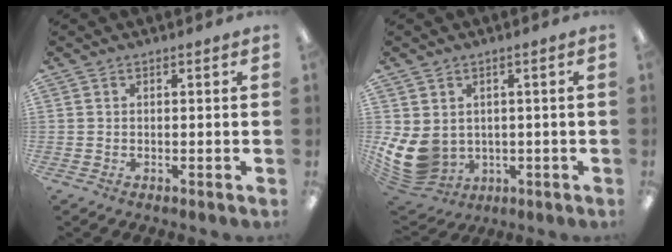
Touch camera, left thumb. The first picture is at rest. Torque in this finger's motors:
{"motor_torque": [-0.28, 0.95, 1.30, -0.41, 0.12]}